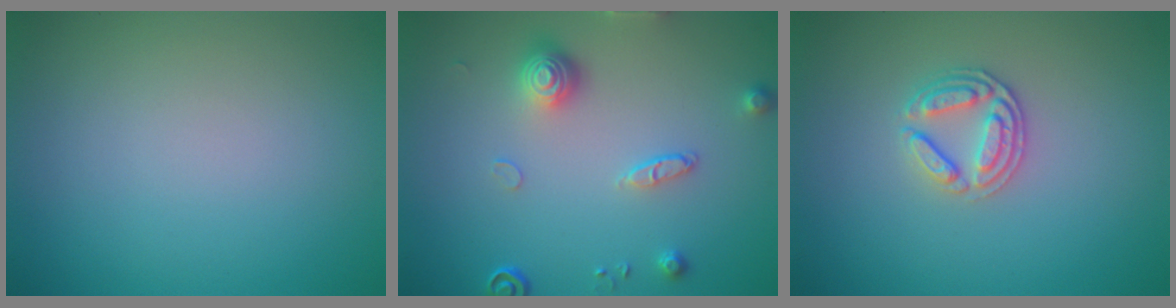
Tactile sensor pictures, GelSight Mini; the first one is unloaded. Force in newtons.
{"total": 3.2, "press": 2.8, "slide": 1.4}
{"total": 2.7, "press": 2.5, "slide": 0.8}